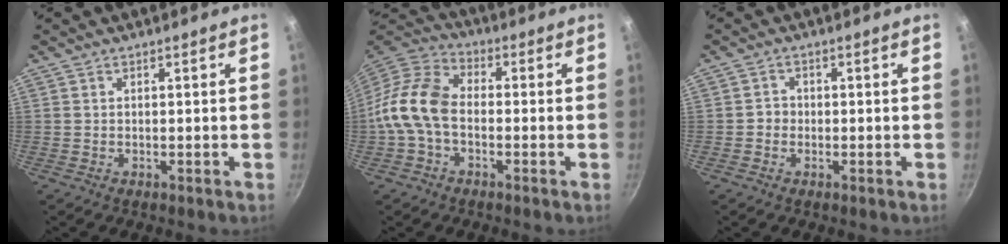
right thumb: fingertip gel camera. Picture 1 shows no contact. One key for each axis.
{"total": 11.9, "fx": -2.1, "fy": 7.8, "fz": 8.8, "tx": -0.157, "ty": 0.037, "tz": -0.064}
{"total": 1.9, "fx": -0.5, "fy": 1.7, "fz": 0.6, "tx": 0.001, "ty": 0.005, "tz": -0.011}